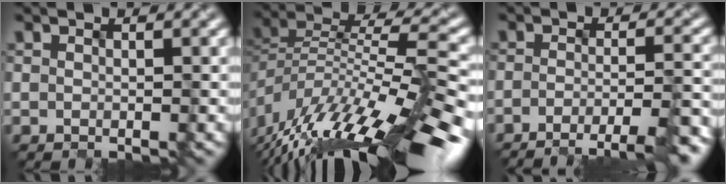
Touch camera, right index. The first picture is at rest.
{"total": 13.2, "force": [-9.2, 3.7, 8.8], "torque": [-0.160, 0.013, -0.147]}
{"total": 6.2, "force": [-4.1, 1.2, 4.5], "torque": [-0.052, 0.002, -0.062]}